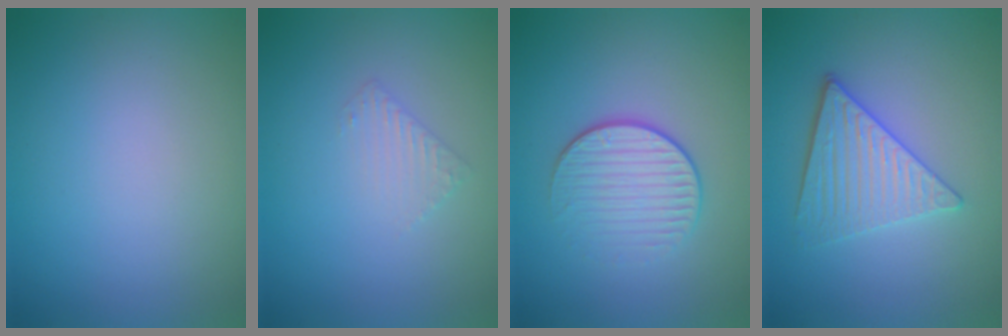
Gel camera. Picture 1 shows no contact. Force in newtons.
{"total": 1.3, "press": 1.3, "slide": 0.3}
{"total": 3.4, "press": 2.7, "slide": 2.0}
{"total": 4.1, "press": 3.5, "slide": 2.1}